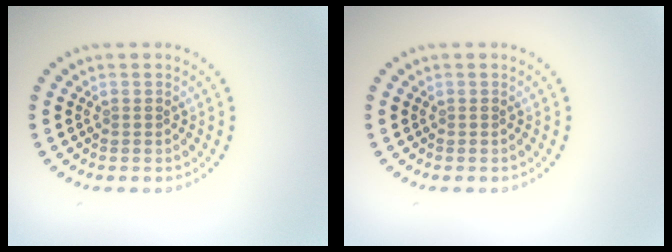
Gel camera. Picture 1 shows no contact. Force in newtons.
{"total": 0.0}